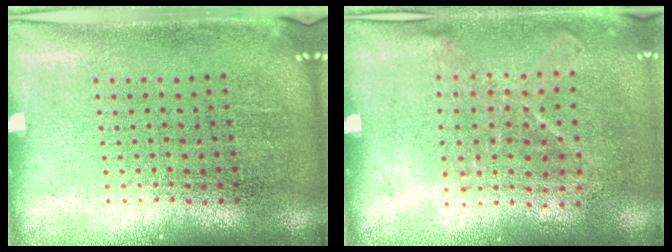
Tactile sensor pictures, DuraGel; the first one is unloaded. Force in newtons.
{"total": 1.1, "press": 0.9, "slide": 0.7}